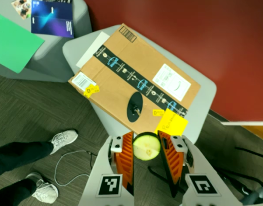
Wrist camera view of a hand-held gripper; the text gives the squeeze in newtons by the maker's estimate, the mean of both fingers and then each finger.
{"total": 10.4, "left": 10.6, "right": 10.3}